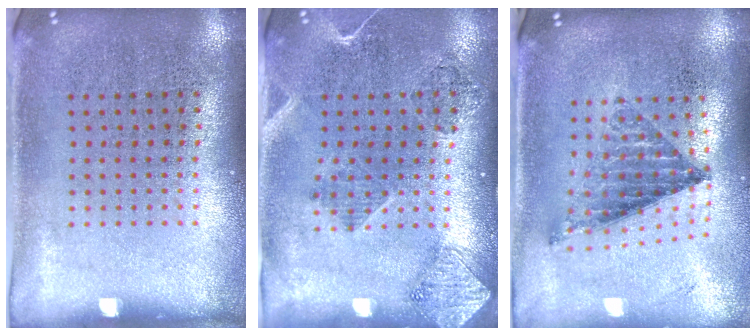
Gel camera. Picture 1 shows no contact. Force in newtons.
{"total": 1.9, "press": 1.6, "slide": 0.9}
{"total": 0.9, "press": 0.9, "slide": 0.2}